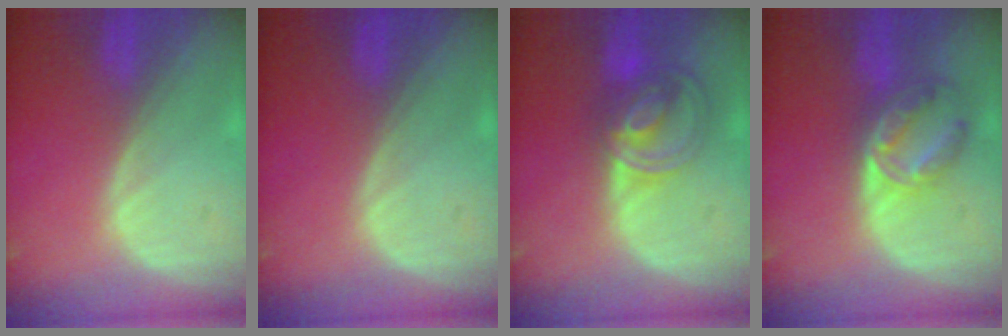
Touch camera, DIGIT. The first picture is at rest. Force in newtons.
{"total": 0.0}
{"total": 7.2, "press": 6.3, "slide": 3.5}
{"total": 6.7, "press": 5.9, "slide": 3.2}